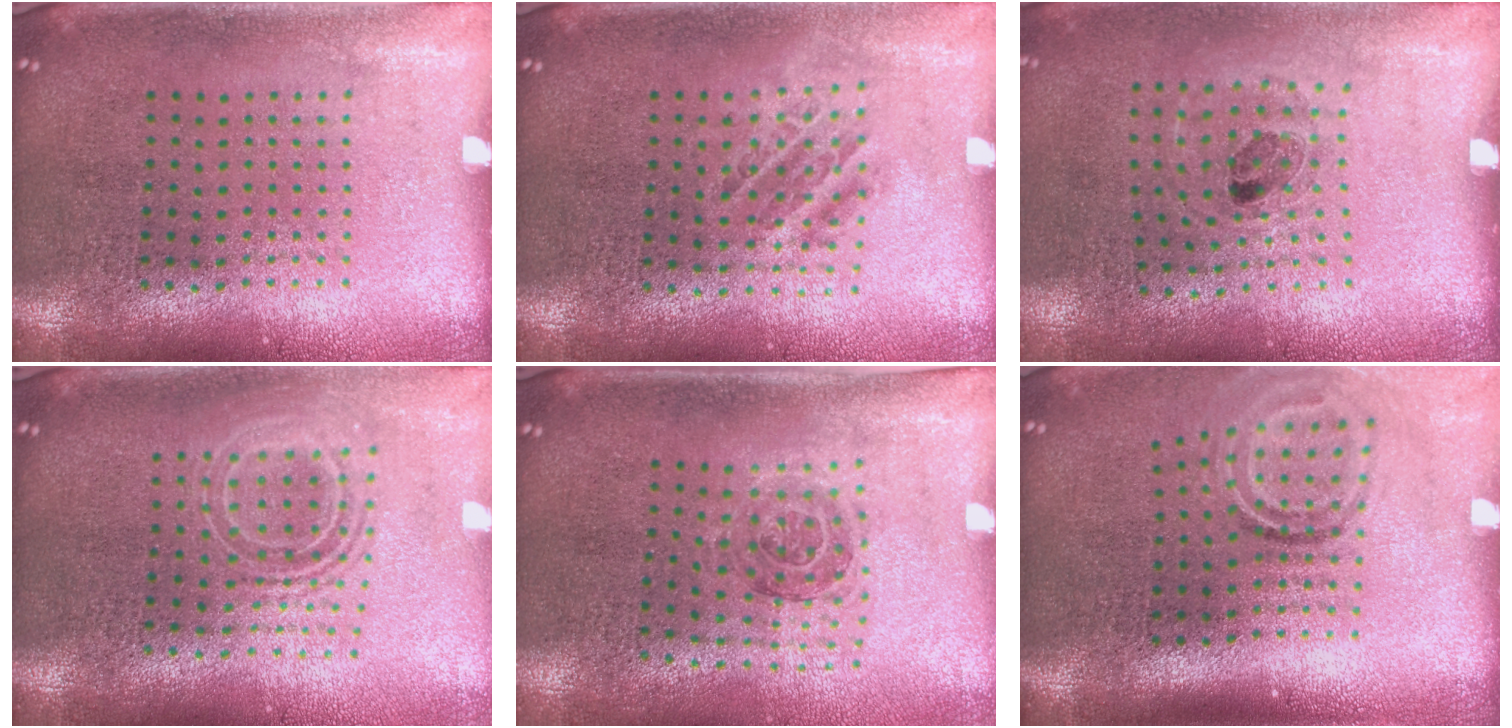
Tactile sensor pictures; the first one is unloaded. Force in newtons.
{"total": 1.1, "press": 1.0, "slide": 0.4}
{"total": 1.0, "press": 0.9, "slide": 0.6}
{"total": 1.7, "press": 1.3, "slide": 1.1}
{"total": 1.1, "press": 1.1, "slide": 0.3}
{"total": 1.9, "press": 1.2, "slide": 1.5}